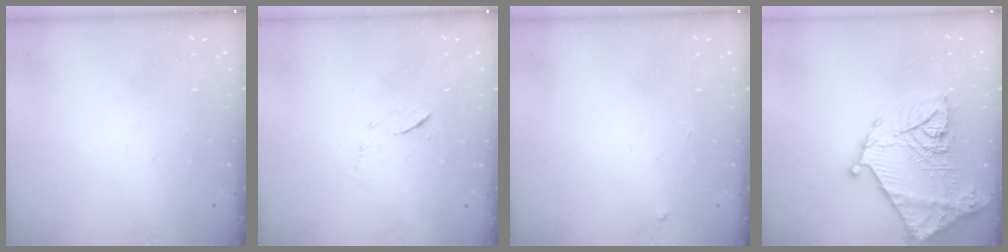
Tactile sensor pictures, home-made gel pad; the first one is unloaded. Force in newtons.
{"total": 5.6, "press": 5.6, "slide": 0.6}
{"total": 2.6, "press": 2.6, "slide": 0.4}
{"total": 20.6, "press": 20.5, "slide": 1.8}